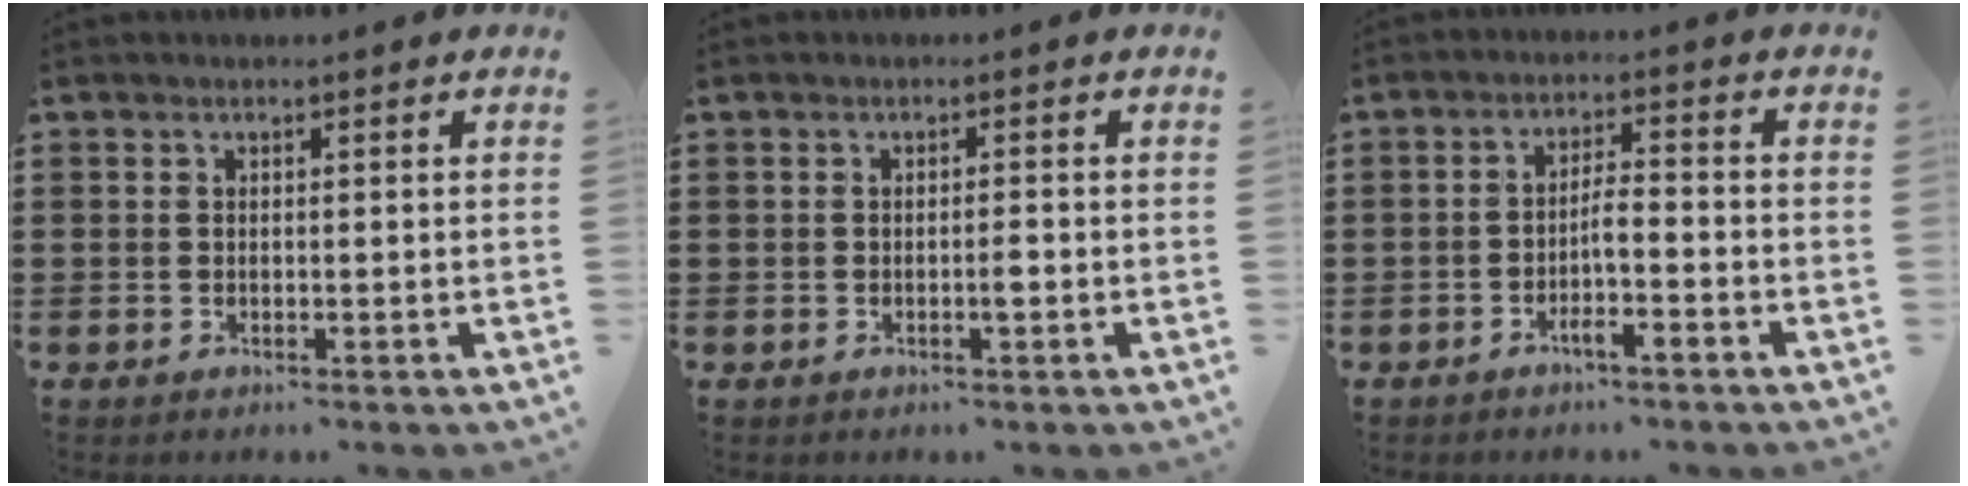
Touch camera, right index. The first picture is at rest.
{"total": 1.6, "force": [-0.5, 0.3, 1.5], "torque": [-0.028, 0.000, -0.009]}
{"total": 3.4, "force": [-1.9, 0.3, 2.8], "torque": [-0.053, 0.004, -0.037]}